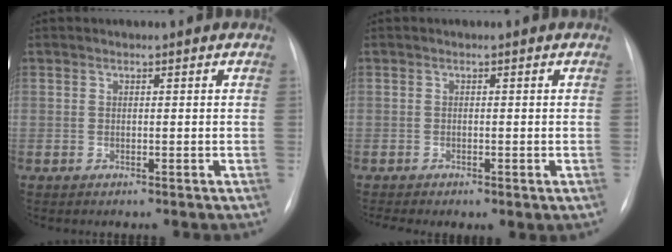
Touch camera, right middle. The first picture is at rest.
{"total": 2.2, "force": [-1.1, 0.7, 1.7], "torque": [-0.032, -0.004, -0.014]}